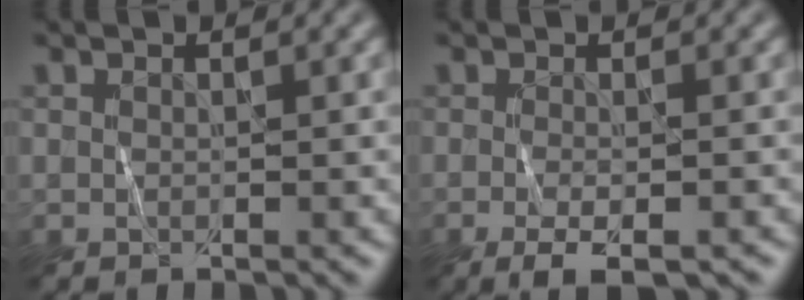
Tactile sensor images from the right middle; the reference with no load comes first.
{"total": 2.4, "force": [-1.4, 0.4, 1.9], "torque": [-0.038, -0.006, -0.024]}